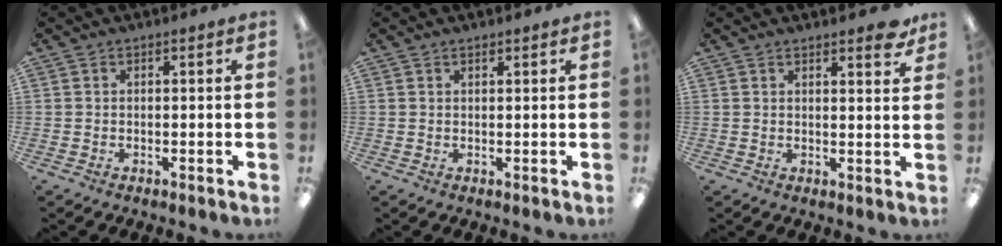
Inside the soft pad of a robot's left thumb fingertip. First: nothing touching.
{"total": 0.9, "force": [0.8, 0.2, 0.3], "torque": [-0.007, 0.000, 0.015]}
{"total": 3.9, "force": [3.1, 1.0, 2.0], "torque": [-0.015, -0.019, 0.050]}